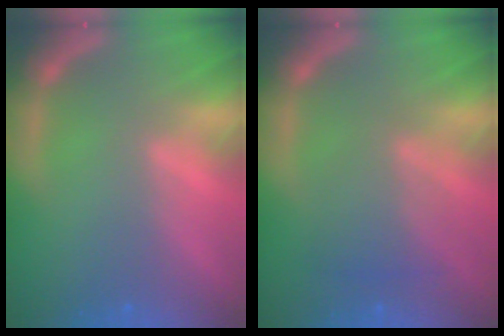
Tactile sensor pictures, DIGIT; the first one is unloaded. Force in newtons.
{"total": 4.0}